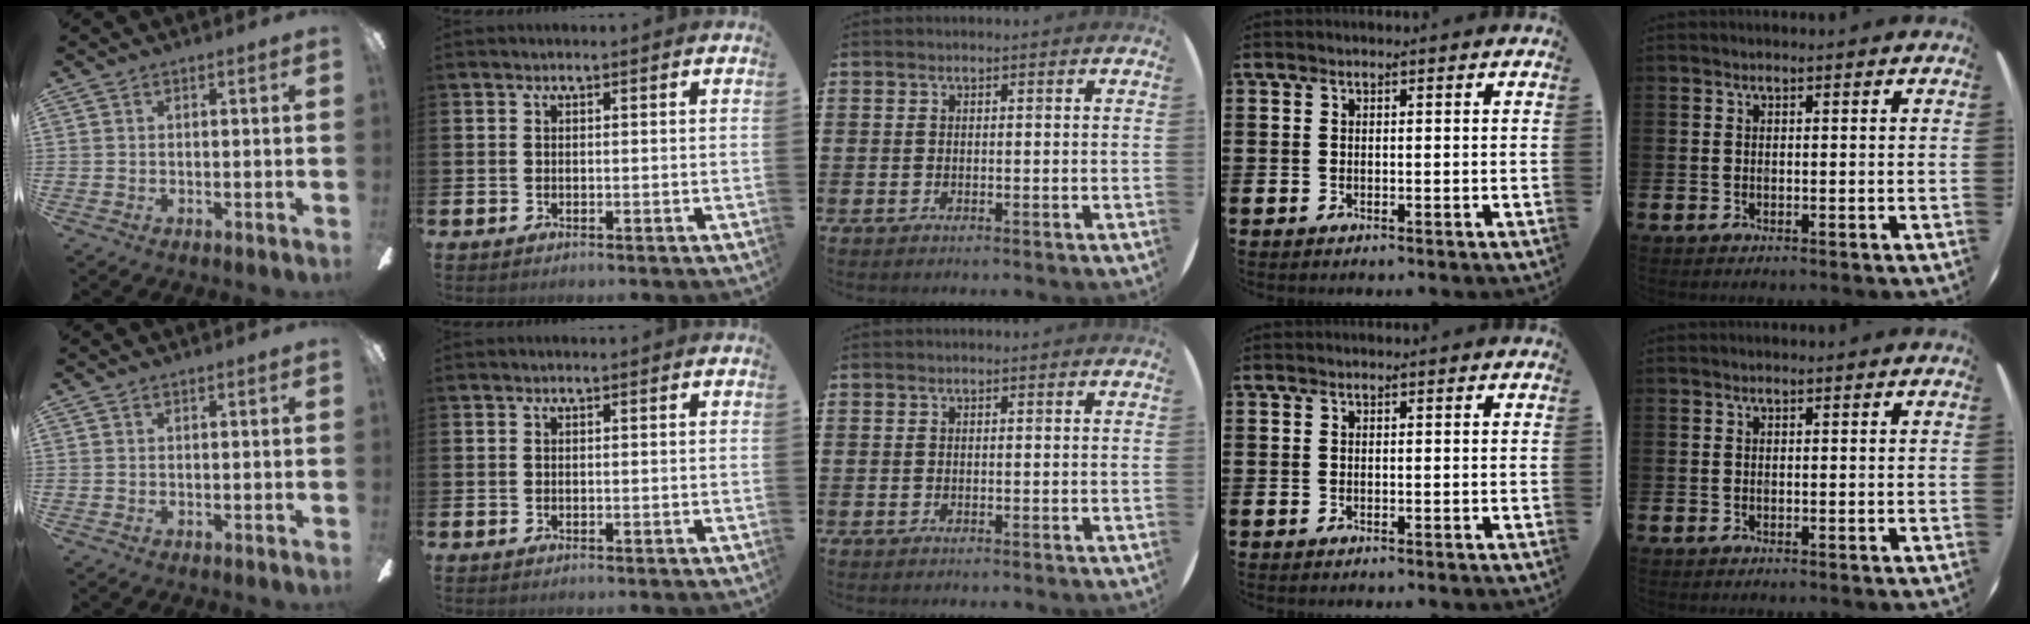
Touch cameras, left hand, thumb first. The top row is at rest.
{}